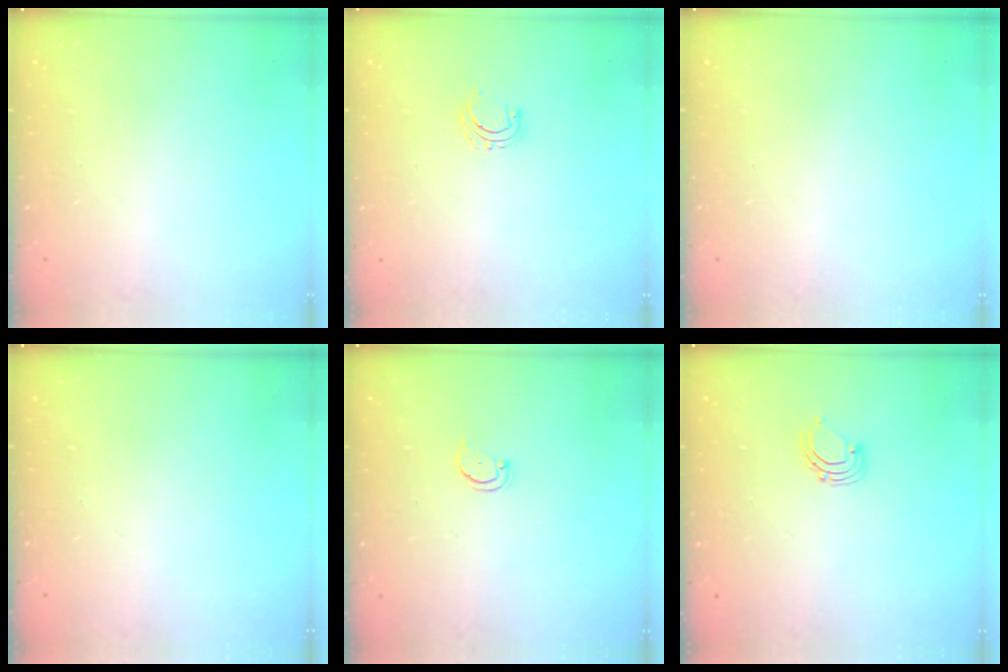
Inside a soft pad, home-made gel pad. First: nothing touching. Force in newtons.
{"total": 4.1, "press": 4.0, "slide": 0.6}
{"total": 0.0}
{"total": 0.0}
{"total": 2.5, "press": 2.4, "slide": 0.5}
{"total": 2.9, "press": 2.9, "slide": 0.2}